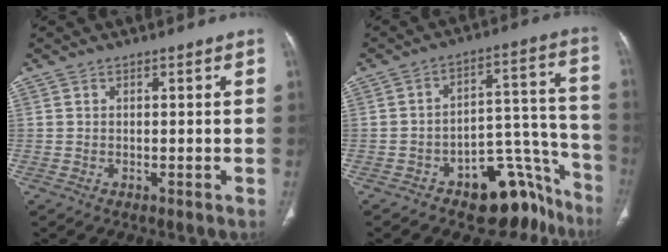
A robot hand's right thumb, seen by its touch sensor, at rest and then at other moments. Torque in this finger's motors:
{"motor_torque": [2.43, 1.60, 0.48, -1.32, 0.05]}